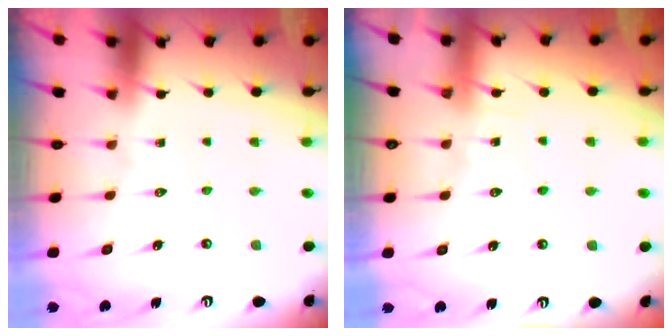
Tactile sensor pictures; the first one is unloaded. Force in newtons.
{"total": 6.1, "press": 6.1, "slide": 0.6}